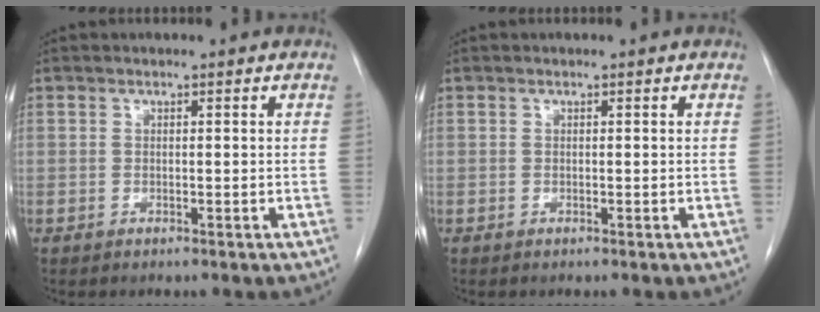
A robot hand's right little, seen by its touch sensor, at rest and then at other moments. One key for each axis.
{"total": 0.0}